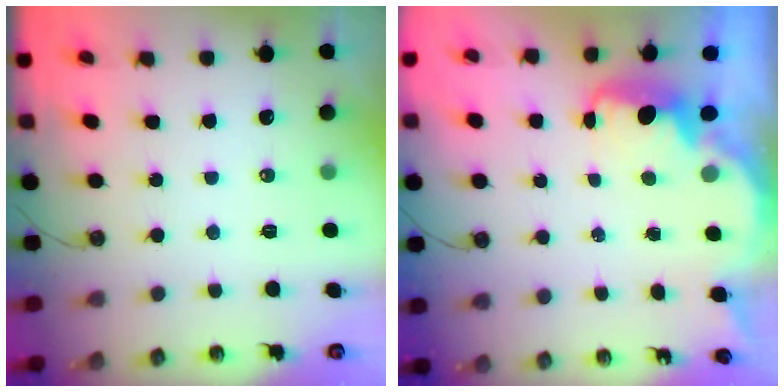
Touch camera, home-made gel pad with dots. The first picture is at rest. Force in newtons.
{"total": 2.7, "press": 2.7, "slide": 0.4}